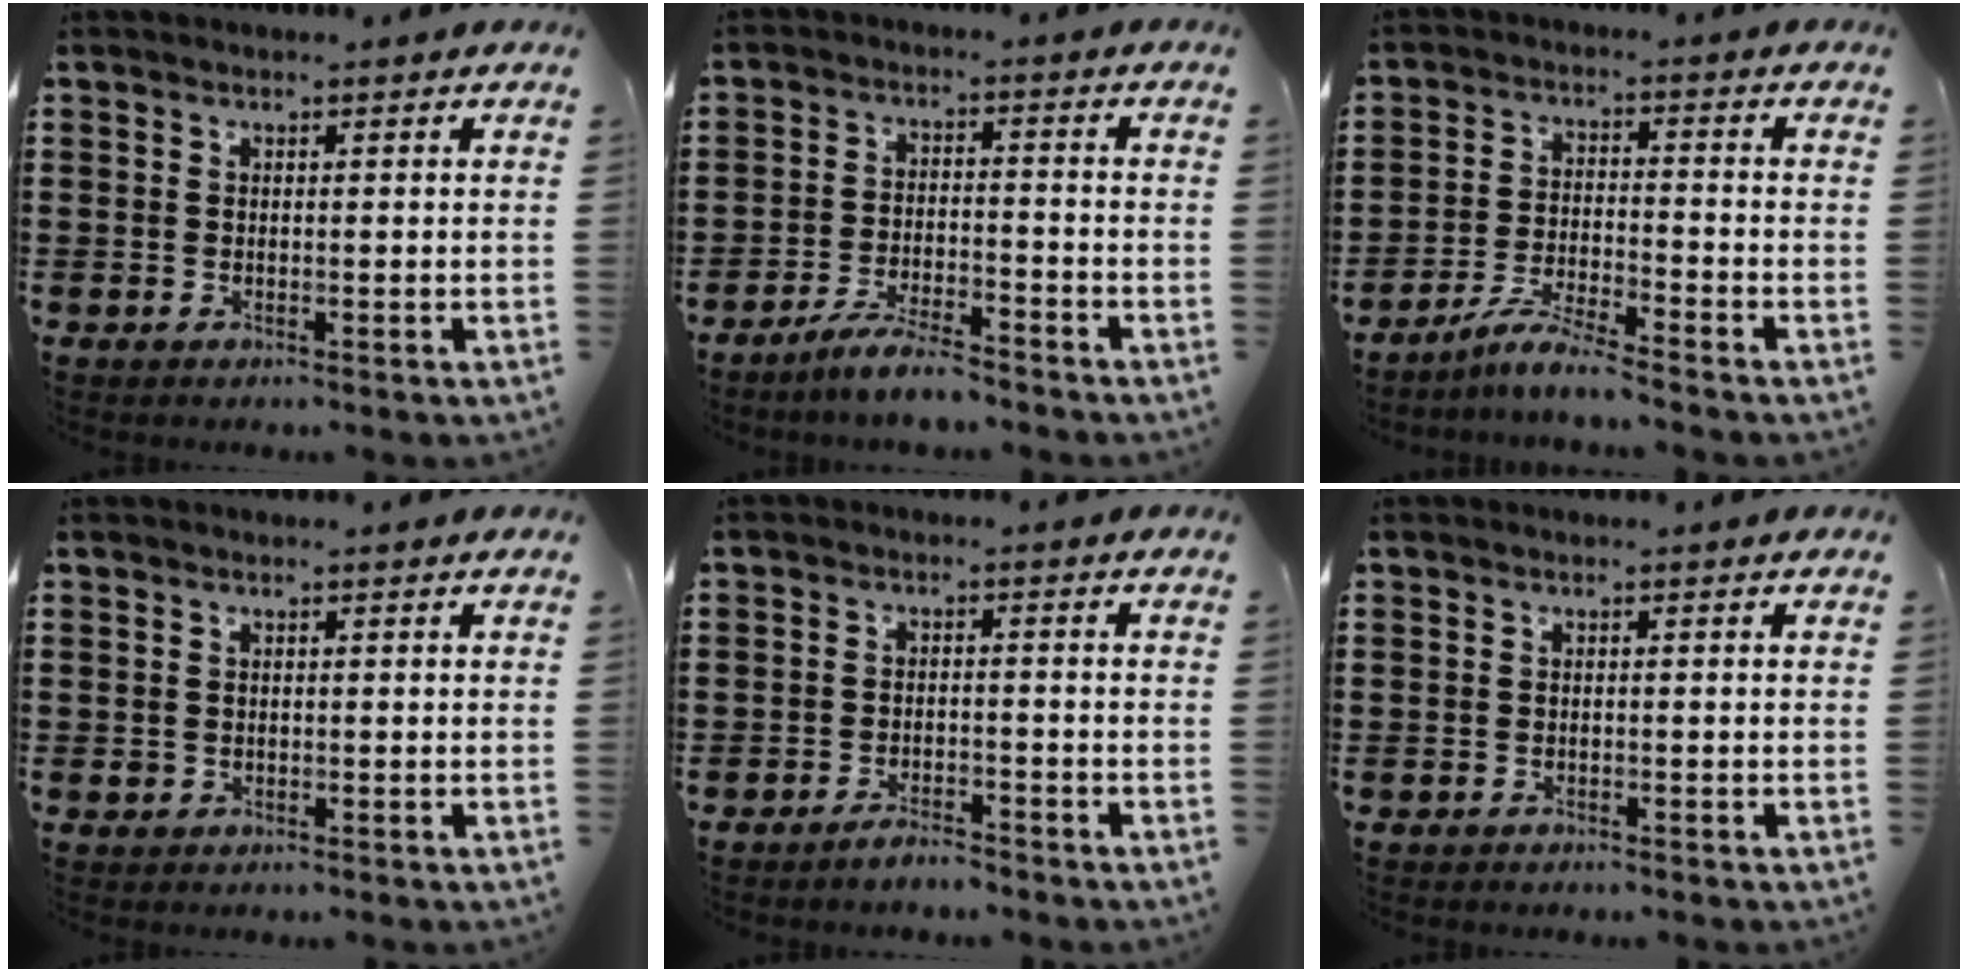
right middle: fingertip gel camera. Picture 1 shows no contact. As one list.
[{"total": 5.2, "force": [-4.8, 0.3, 2.1], "torque": [-0.048, -0.003, -0.094]}, {"total": 5.4, "force": [-4.9, -0.1, 2.3], "torque": [-0.050, -0.011, -0.095]}, {"total": 0.6, "force": [0.0, 0.6, 0.1], "torque": [-0.003, 0.005, -0.003]}, {"total": 2.7, "force": [-2.6, 0.5, 0.5], "torque": [-0.012, 0.003, -0.053]}, {"total": 0.6, "force": [-0.6, 0.2, 0.0], "torque": [-0.002, 0.001, -0.013]}]